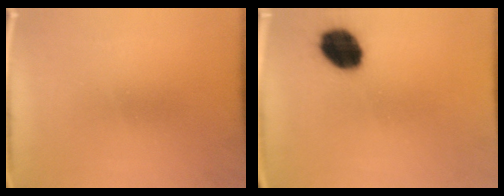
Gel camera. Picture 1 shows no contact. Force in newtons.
{"total": 11.1}